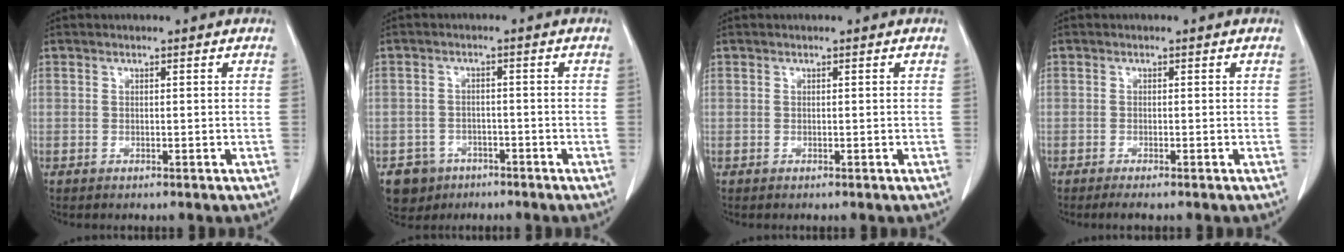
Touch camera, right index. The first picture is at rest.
{"total": 4.8, "force": [-2.9, 3.8, 0.3], "torque": [-0.002, 0.009, -0.042]}
{"total": 0.0}
{"total": 1.7, "force": [-1.4, 0.0, 1.0], "torque": [-0.016, -0.004, -0.022]}